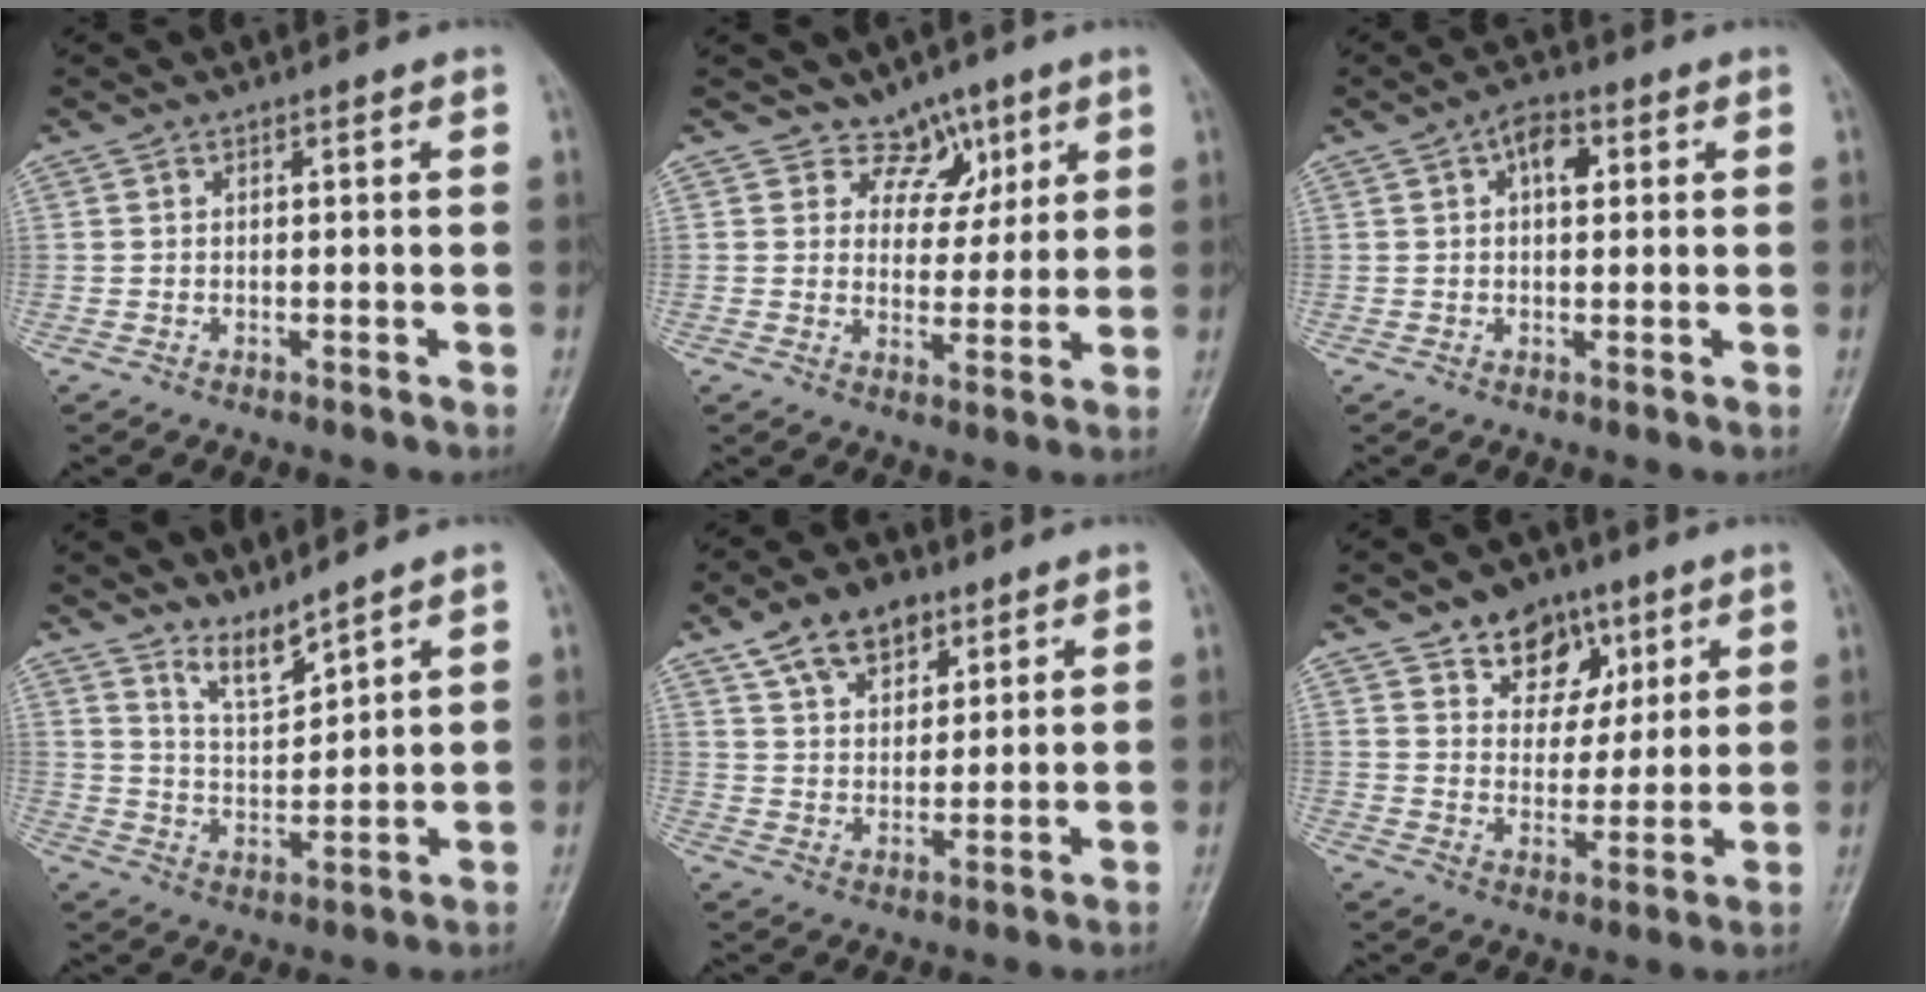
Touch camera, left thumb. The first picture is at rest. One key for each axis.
{"total": 6.0, "fx": 4.0, "fy": 4.4, "fz": 1.0, "tx": 0.023, "ty": -0.022, "tz": 0.064}
{"total": 4.9, "fx": 1.5, "fy": 2.8, "fz": 3.8, "tx": -0.048, "ty": 0.005, "tz": 0.017}
{"total": 5.5, "fx": 5.0, "fy": 0.8, "fz": 2.2, "tx": -0.038, "ty": -0.053, "tz": 0.107}
{"total": 9.6, "fx": 5.8, "fy": 5.8, "fz": 5.0, "tx": -0.056, "ty": -0.027, "tz": 0.103}
{"total": 10.5, "fx": 6.1, "fy": 7.4, "fz": 4.2, "tx": -0.025, "ty": -0.027, "tz": 0.100}